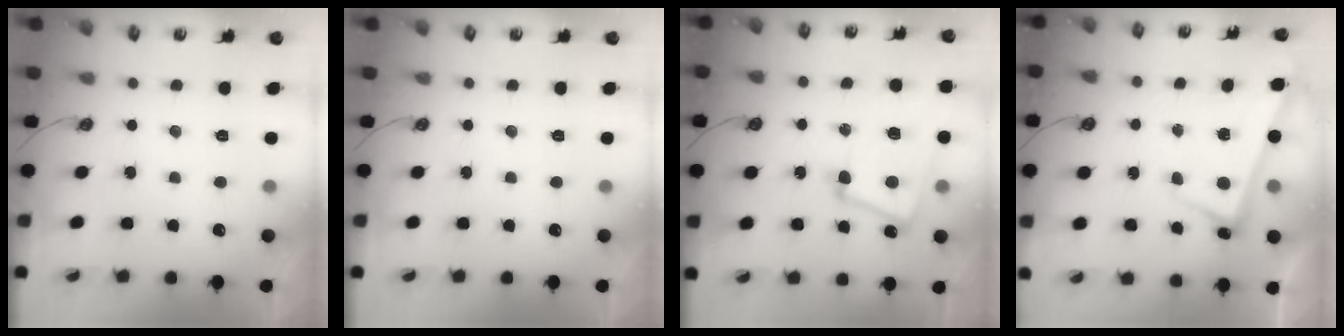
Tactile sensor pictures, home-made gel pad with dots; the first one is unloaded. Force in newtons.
{"total": 0.0}
{"total": 12.2, "press": 12.1, "slide": 1.9}
{"total": 1.0, "press": 0.6, "slide": 0.8}